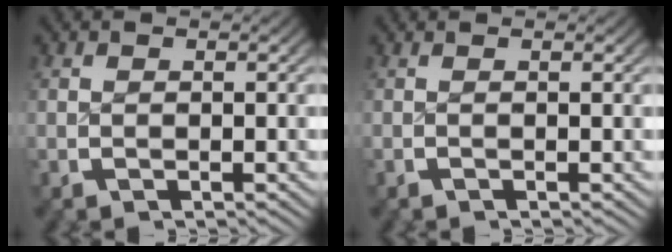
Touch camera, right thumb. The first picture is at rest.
{"total": 0.9, "force": [0.0, -0.8, -0.4], "torque": [0.008, 0.000, 0.002]}